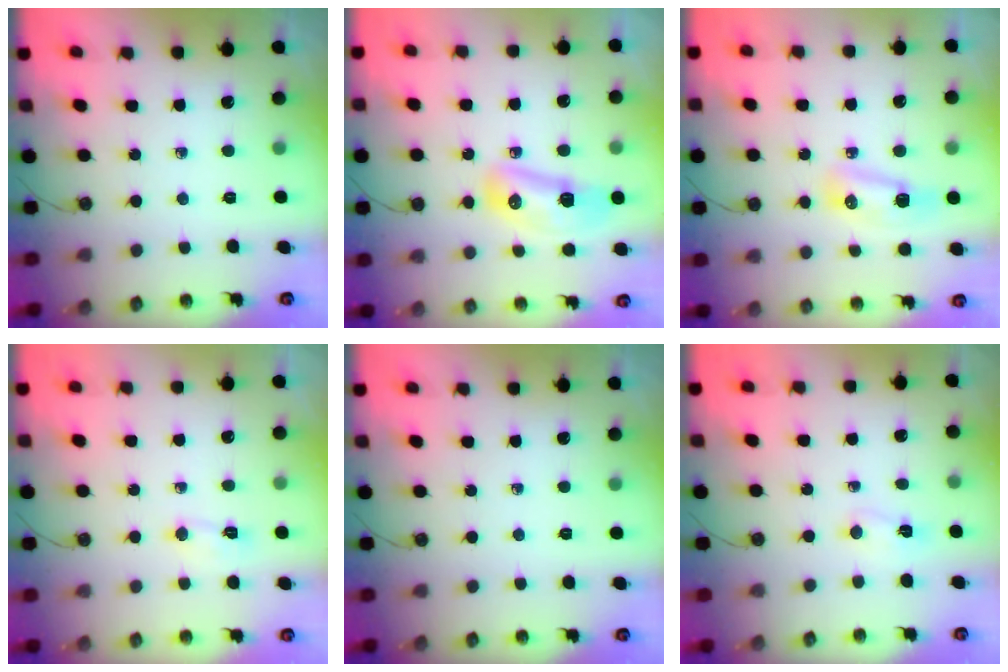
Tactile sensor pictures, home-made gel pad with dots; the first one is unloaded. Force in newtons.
{"total": 20.0, "press": 14.4, "slide": 13.8}
{"total": 7.8, "press": 7.6, "slide": 1.8}
{"total": 3.5, "press": 3.5, "slide": 0.5}
{"total": 0.0}
{"total": 3.1, "press": 3.0, "slide": 0.8}